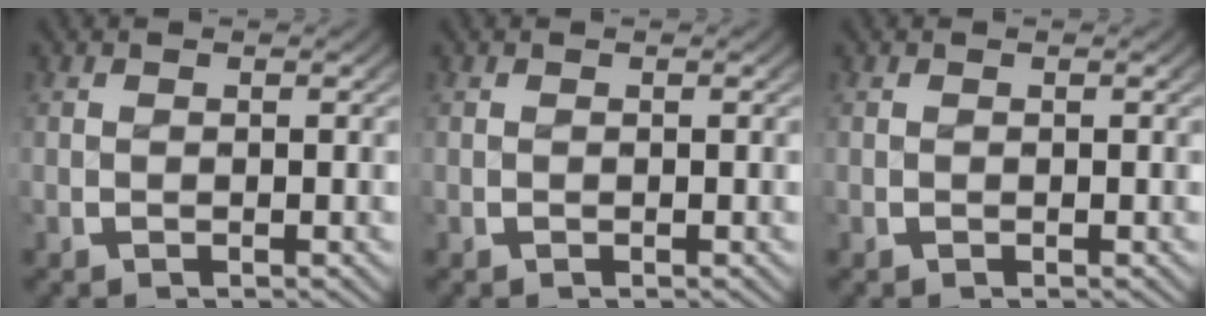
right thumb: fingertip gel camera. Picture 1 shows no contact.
{"total": 0.0}
{"total": 0.0}